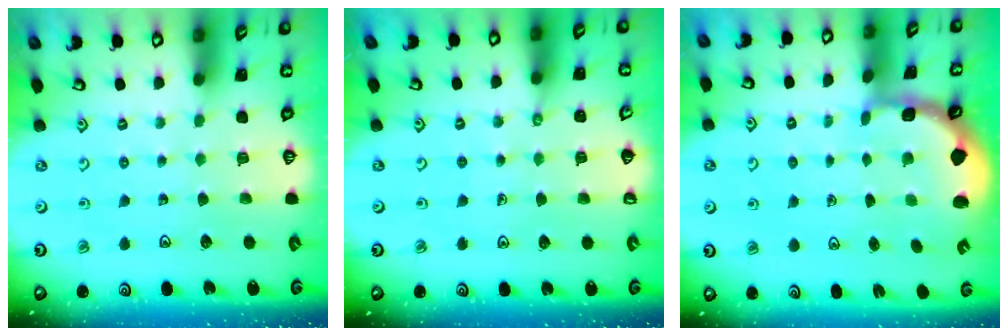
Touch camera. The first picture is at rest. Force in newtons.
{"total": 0.9, "press": 0.9, "slide": 0.1}
{"total": 1.8, "press": 1.7, "slide": 0.4}